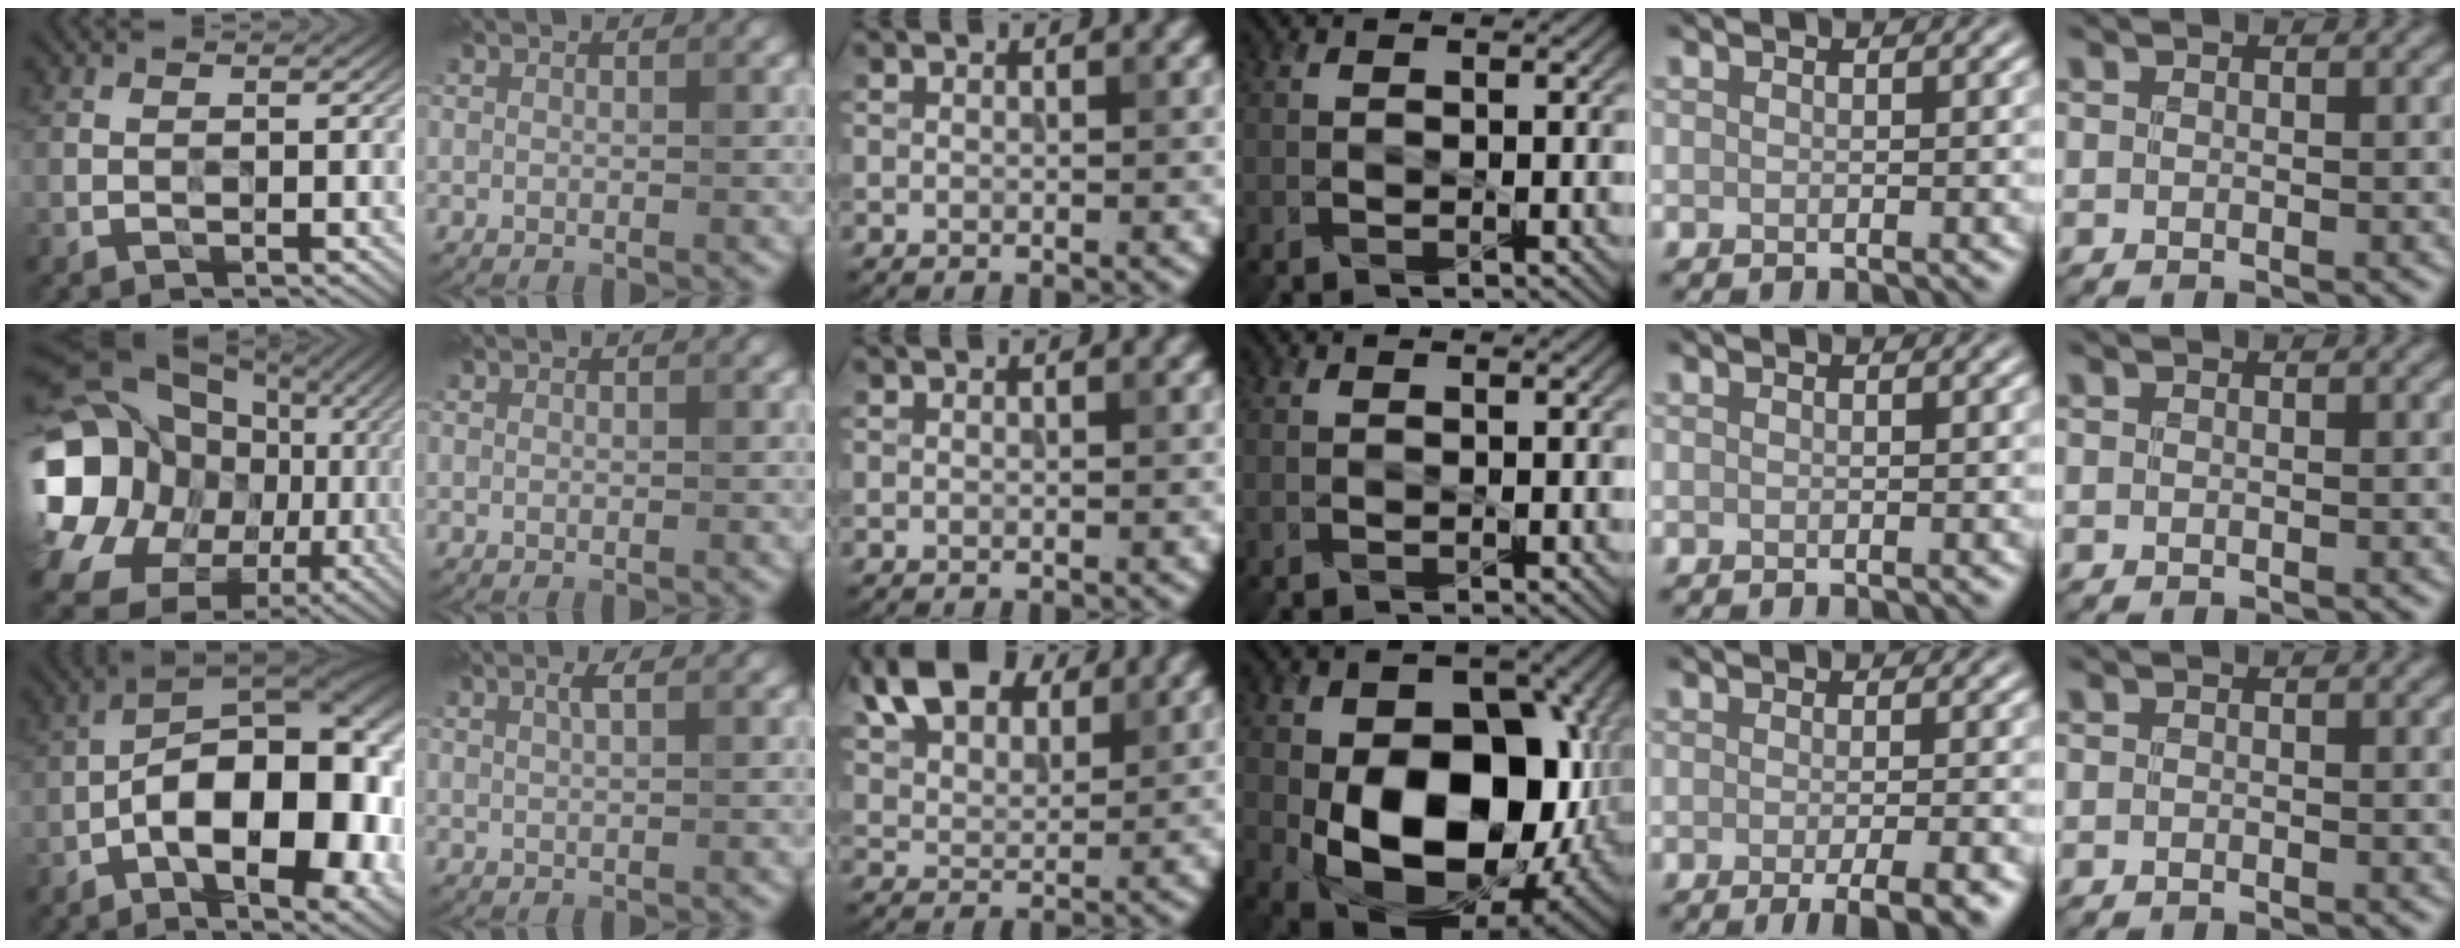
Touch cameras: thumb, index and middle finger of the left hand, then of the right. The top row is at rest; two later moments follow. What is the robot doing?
{"motion": "wipe", "object": "bowl"}